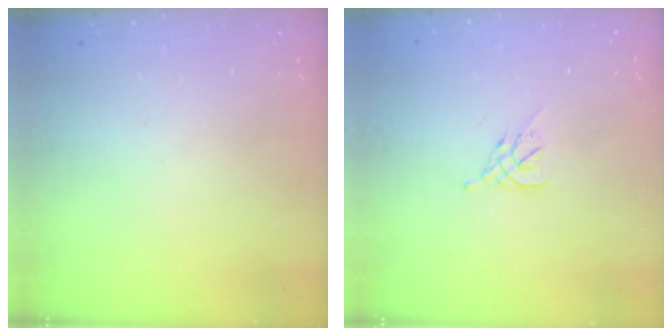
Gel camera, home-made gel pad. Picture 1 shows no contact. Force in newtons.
{"total": 2.6, "press": 2.5, "slide": 0.7}